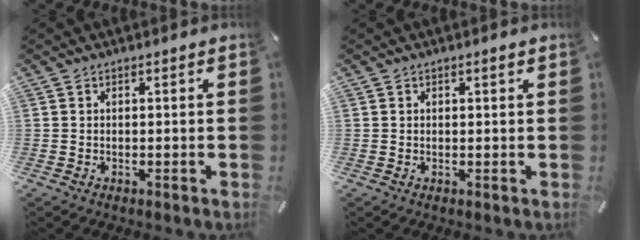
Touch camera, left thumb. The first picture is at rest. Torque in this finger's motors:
{"motor_torque": [0.18, 0.14, 0.00, -0.07, 0.06]}